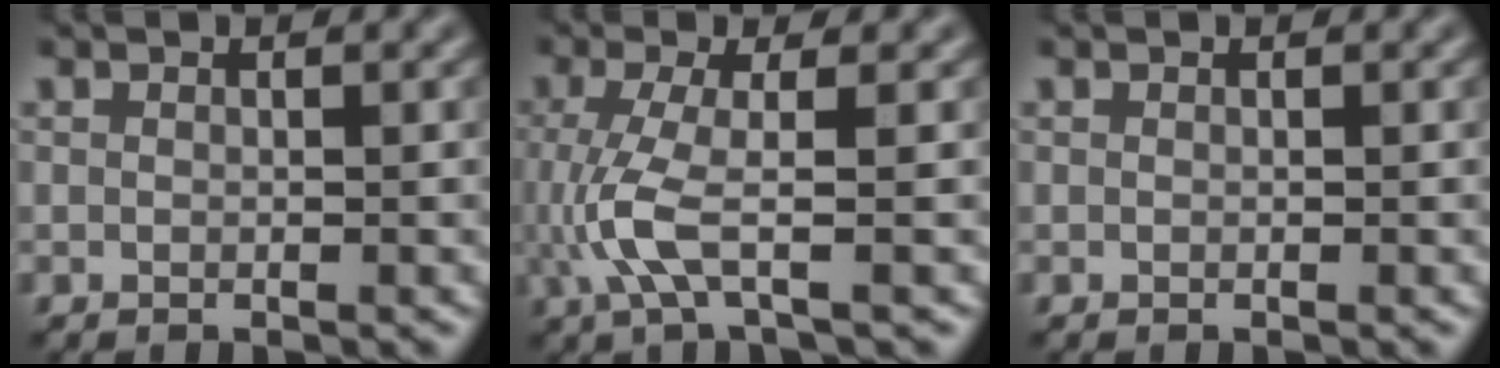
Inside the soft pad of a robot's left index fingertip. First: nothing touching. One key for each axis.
{"total": 4.0, "fx": -0.9, "fy": 0.8, "fz": 3.8, "tx": -0.098, "ty": -0.006, "tz": -0.019}
{"total": 0.0}